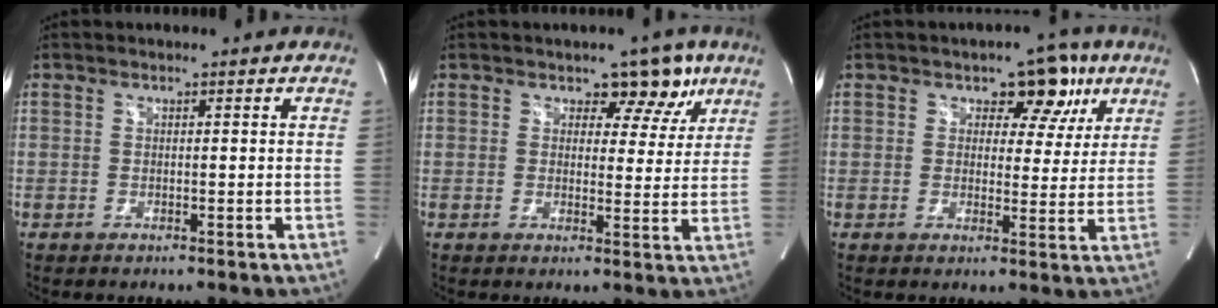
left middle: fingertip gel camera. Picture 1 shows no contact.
{"total": 5.7, "force": [3.5, 3.8, 2.4], "torque": [-0.002, 0.005, 0.039]}
{"total": 6.9, "force": [3.5, 4.5, 3.9], "torque": [-0.024, 0.016, 0.042]}